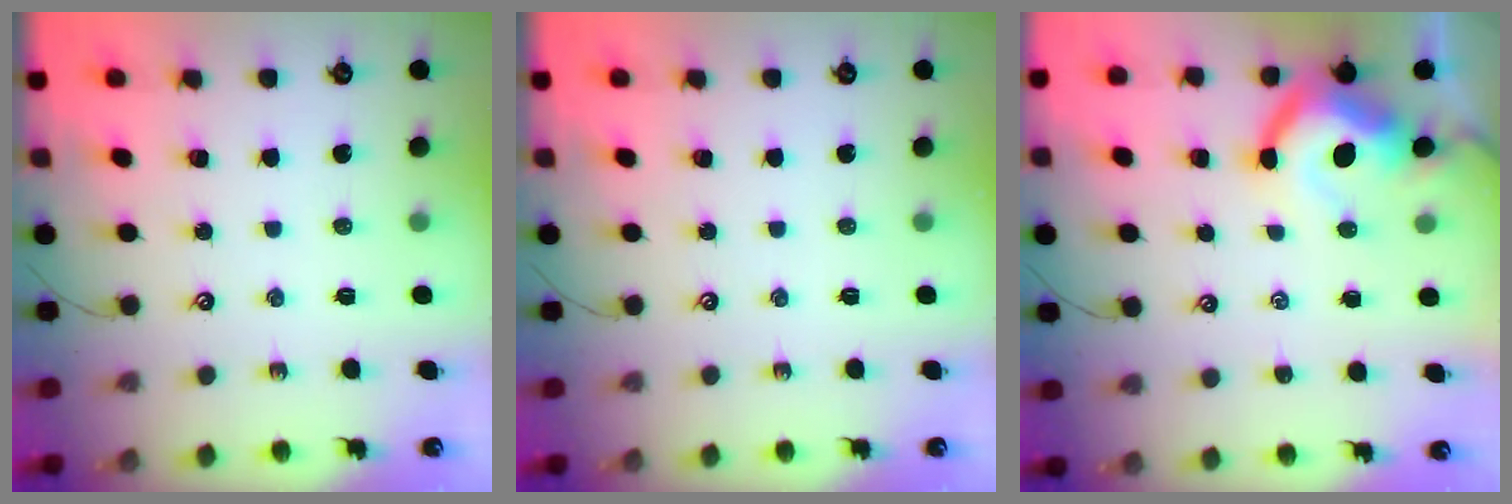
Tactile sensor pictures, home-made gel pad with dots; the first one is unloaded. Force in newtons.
{"total": 0.0}
{"total": 8.9, "press": 8.7, "slide": 1.5}